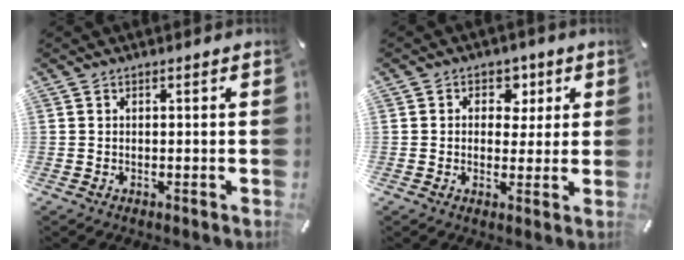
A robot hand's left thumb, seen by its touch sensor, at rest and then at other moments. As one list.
[{"total": 6.1, "force": [1.2, 5.3, 2.8], "torque": [-0.020, -0.001, 0.012]}]